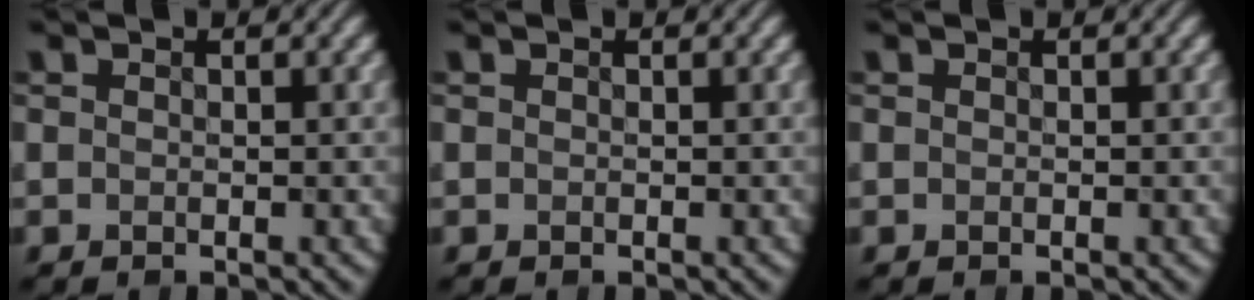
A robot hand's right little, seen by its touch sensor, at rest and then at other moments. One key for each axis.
{"total": 0.0}
{"total": 0.0}